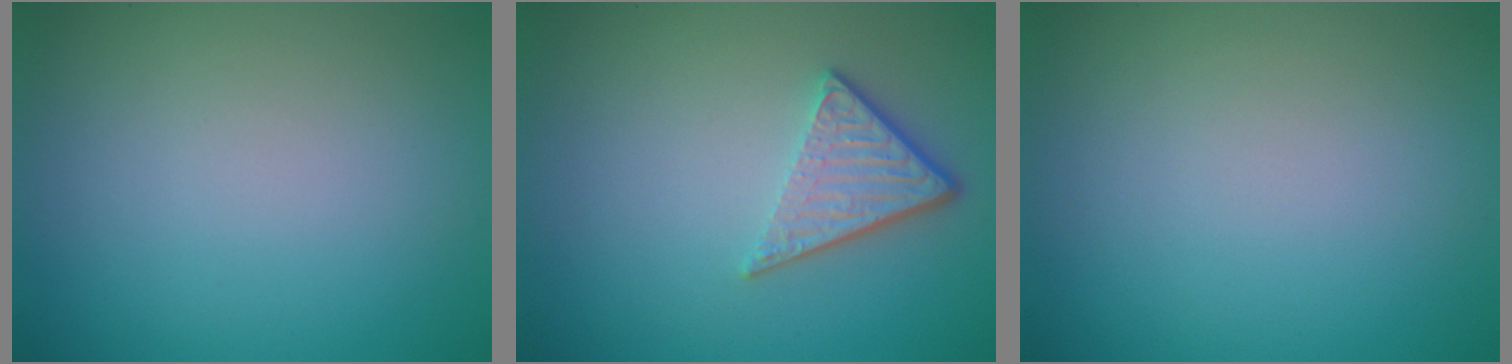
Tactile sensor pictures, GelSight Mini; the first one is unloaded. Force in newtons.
{"total": 3.7, "press": 2.7, "slide": 2.5}
{"total": 0.0}